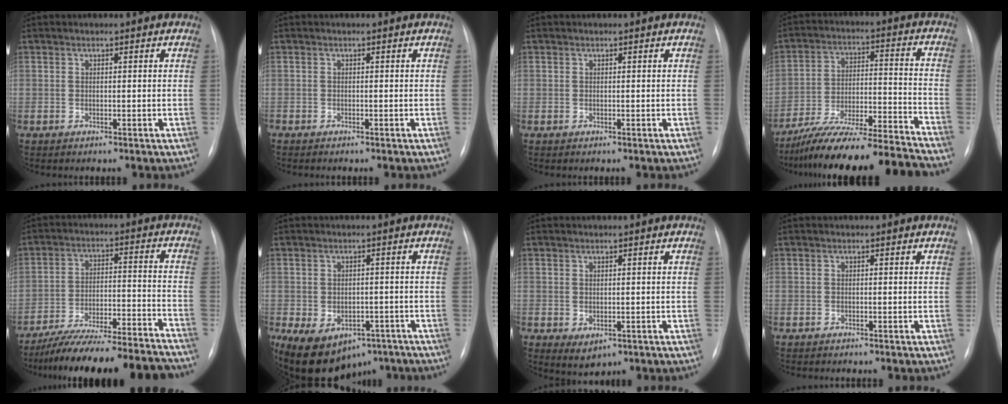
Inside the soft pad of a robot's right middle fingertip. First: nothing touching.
{"total": 0.6, "force": [-0.5, 0.0, 0.1], "torque": [-0.005, -0.001, -0.013]}
{"total": 0.0}
{"total": 19.4, "force": [-17.9, -1.1, 7.4], "torque": [-0.126, -0.004, -0.290]}
{"total": 21.8, "force": [-20.2, 1.3, 8.3], "torque": [-0.118, 0.000, -0.295]}
{"total": 13.0, "force": [-7.6, 8.6, 6.0], "torque": [-0.113, 0.009, -0.102]}
{"total": 2.6, "force": [-0.7, 1.7, 1.9], "torque": [-0.027, -0.007, 0.003]}
{"total": 1.2, "force": [-1.1, 0.2, 0.5], "torque": [-0.010, -0.005, -0.011]}